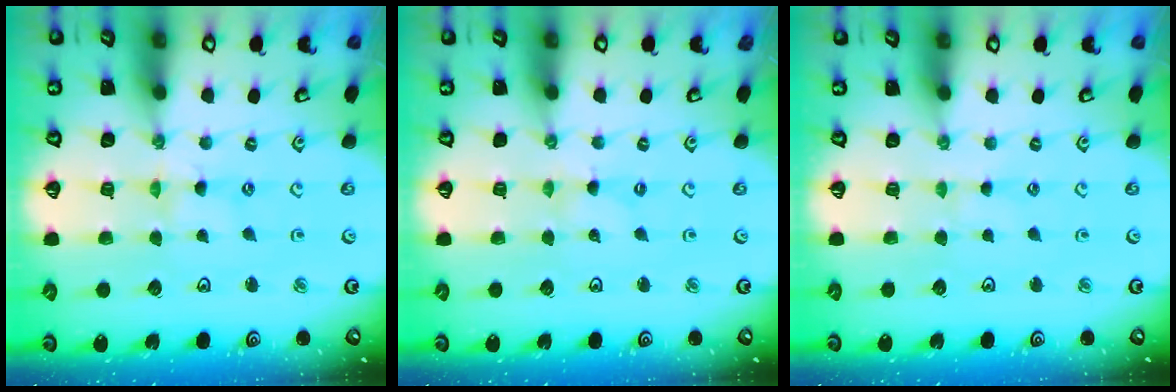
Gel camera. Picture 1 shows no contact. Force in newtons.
{"total": 0.0}
{"total": 0.0}